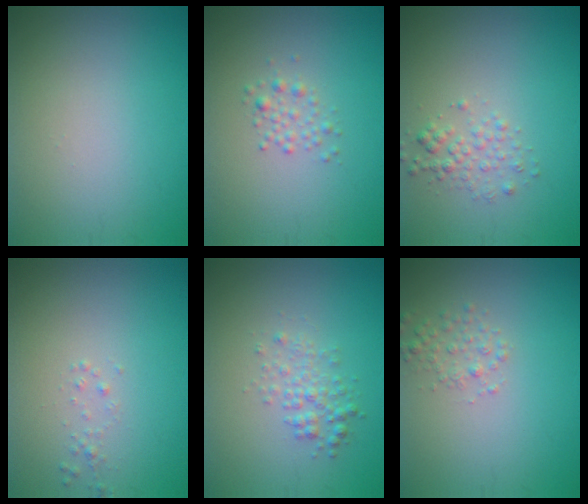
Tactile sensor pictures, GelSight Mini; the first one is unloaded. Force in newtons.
{"total": 1.3, "press": 1.3, "slide": 0.0}
{"total": 1.7, "press": 1.7, "slide": 0.1}
{"total": 0.7, "press": 0.6, "slide": 0.1}
{"total": 2.0, "press": 2.0, "slide": 0.1}
{"total": 1.5, "press": 1.5, "slide": 0.1}